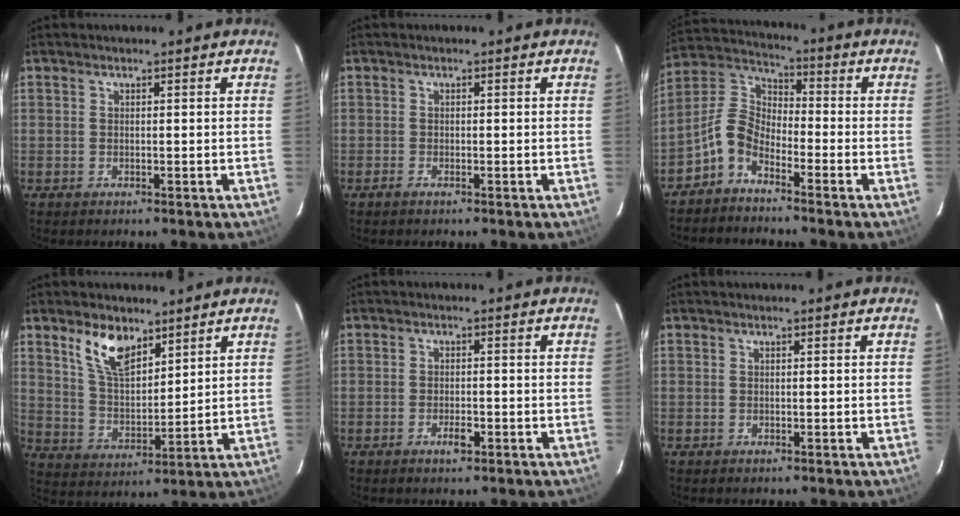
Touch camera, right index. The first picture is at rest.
{"total": 0.9, "force": [-0.7, 0.2, 0.5], "torque": [-0.012, -0.001, -0.015]}
{"total": 7.0, "force": [-4.6, 3.6, 3.9], "torque": [-0.085, 0.022, -0.105]}
{"total": 9.6, "force": [6.2, 4.4, 5.8], "torque": [-0.108, 0.009, 0.125]}
{"total": 2.5, "force": [-1.4, 1.0, 1.8], "torque": [-0.035, -0.001, -0.025]}
{"total": 0.0}